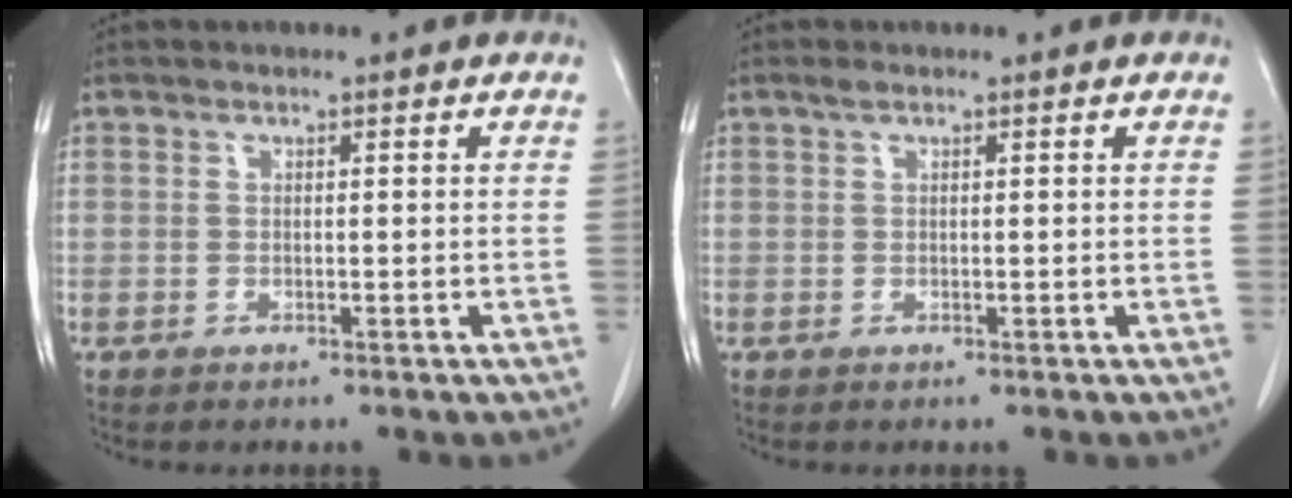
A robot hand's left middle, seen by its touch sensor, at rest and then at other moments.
{"total": 0.8, "force": [0.6, 0.1, 0.5], "torque": [-0.016, 0.008, 0.012]}